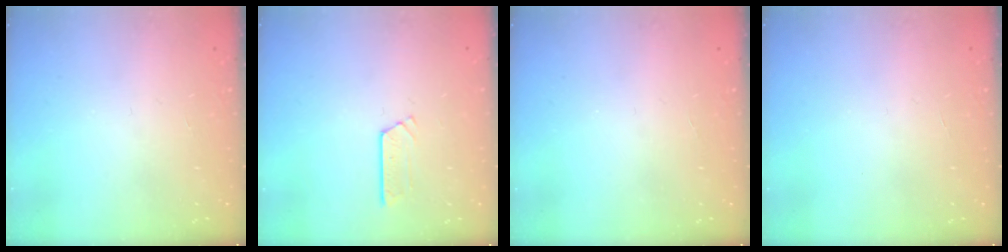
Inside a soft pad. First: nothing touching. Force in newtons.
{"total": 2.5, "press": 2.5, "slide": 0.2}
{"total": 0.0}
{"total": 0.0}